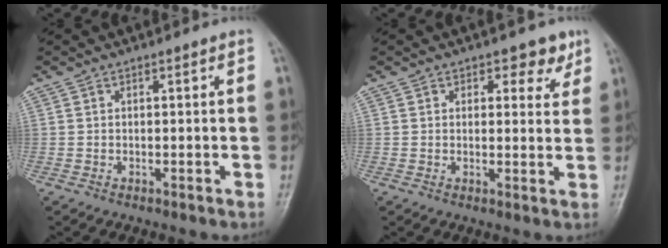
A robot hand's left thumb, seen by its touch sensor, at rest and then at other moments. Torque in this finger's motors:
{"motor_torque": [-0.41, -0.16, -0.20, -0.08, 0.07]}